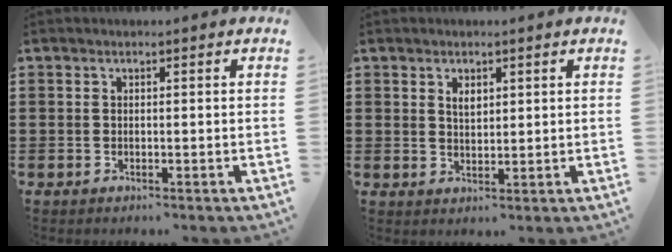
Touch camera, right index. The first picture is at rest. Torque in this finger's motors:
{"motor_torque": [0.07, -0.07, 0.14, 0.05]}